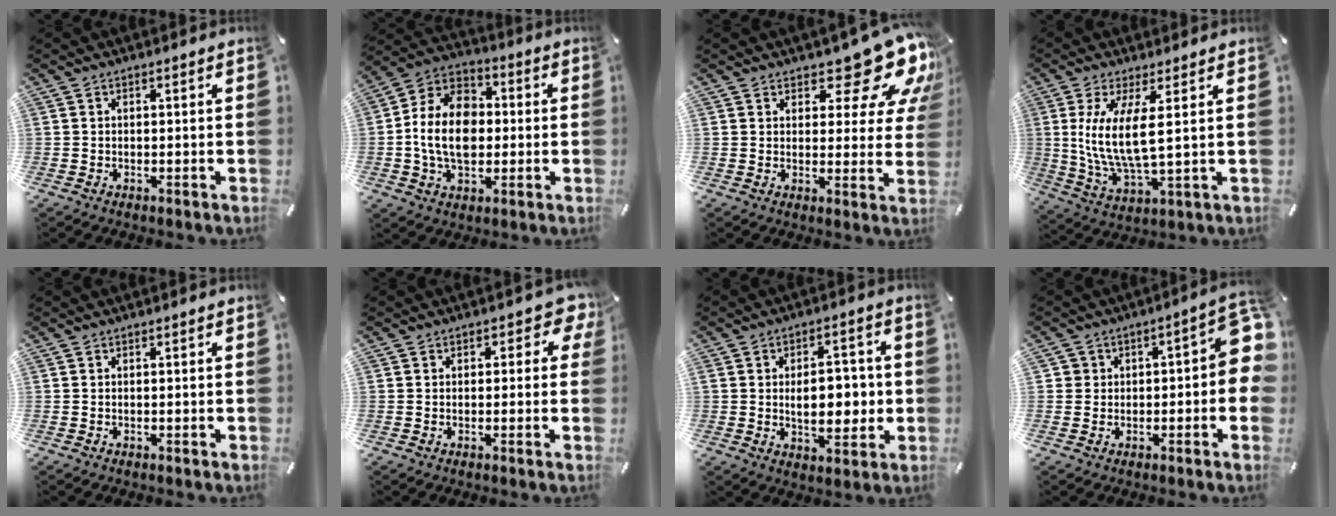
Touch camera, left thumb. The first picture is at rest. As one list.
[{"total": 14.2, "force": [-1.3, 10.6, 9.4], "torque": [-0.210, 0.017, -0.025]}, {"total": 14.6, "force": [9.7, 6.2, 8.9], "torque": [-0.103, -0.078, 0.160]}, {"total": 11.4, "force": [2.4, 3.2, 10.6], "torque": [-0.241, -0.017, 0.039]}, {"total": 0.0}, {"total": 4.2, "force": [1.4, 2.9, 2.7], "torque": [-0.023, -0.004, 0.019]}, {"total": 10.1, "force": [-0.1, 6.0, 8.1], "torque": [-0.112, 0.001, -0.006]}, {"total": 8.5, "force": [-0.1, 5.1, 6.8], "torque": [-0.070, -0.002, -0.003]}]